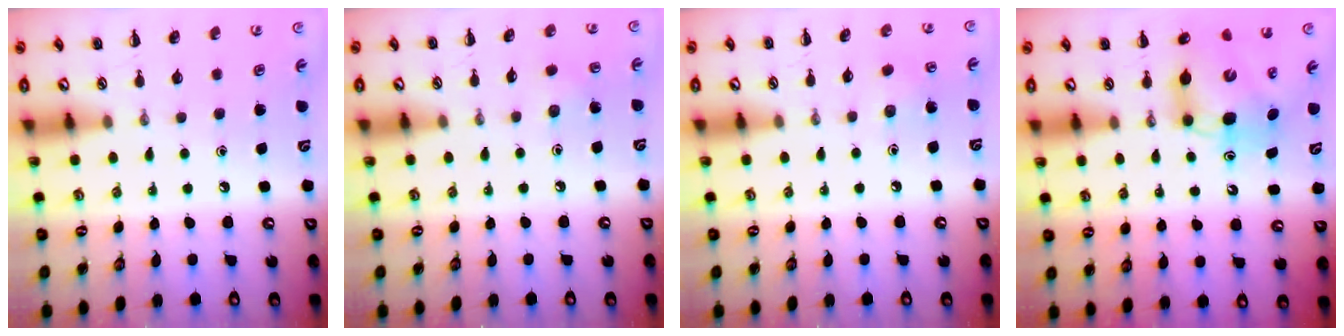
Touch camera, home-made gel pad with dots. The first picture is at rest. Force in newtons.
{"total": 4.3, "press": 4.0, "slide": 1.4}
{"total": 3.4, "press": 3.3, "slide": 1.0}
{"total": 7.5, "press": 7.2, "slide": 1.9}